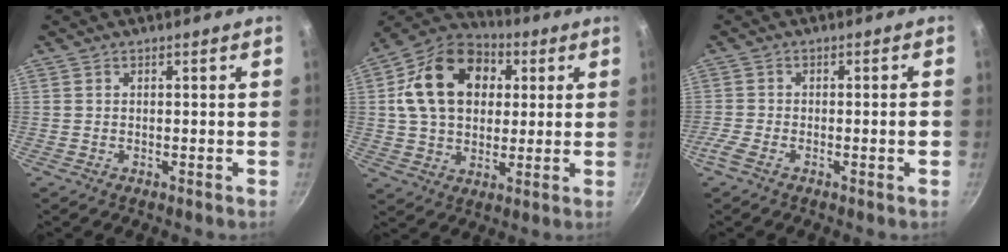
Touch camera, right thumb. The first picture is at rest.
{"total": 19.1, "force": [4.4, 14.1, 12.1], "torque": [-0.180, 0.017, 0.065]}
{"total": 3.8, "force": [-1.6, 0.6, 3.4], "torque": [-0.069, 0.011, -0.035]}